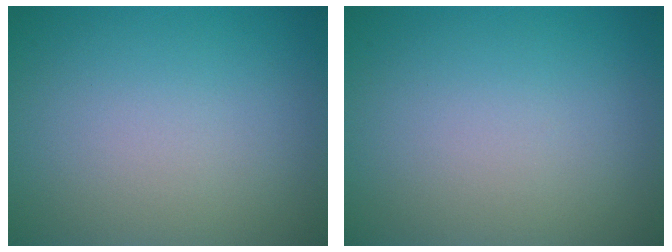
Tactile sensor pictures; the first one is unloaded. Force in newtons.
{"total": 0.0}